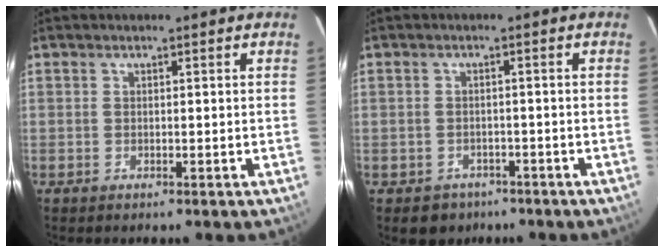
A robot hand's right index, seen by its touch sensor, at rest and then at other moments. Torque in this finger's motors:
{"motor_torque": [0.05, -0.11, -0.04, -0.05]}